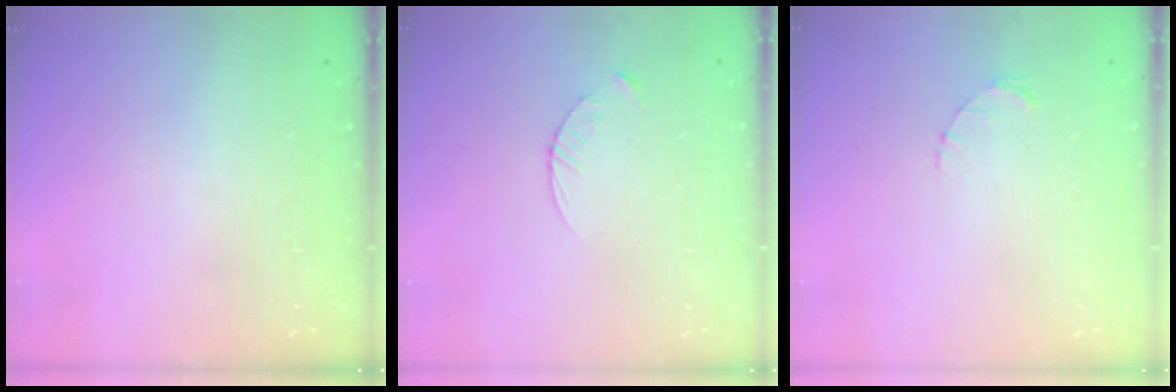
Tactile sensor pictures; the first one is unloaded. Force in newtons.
{"total": 3.6, "press": 3.5, "slide": 0.4}
{"total": 1.6, "press": 1.5, "slide": 0.3}